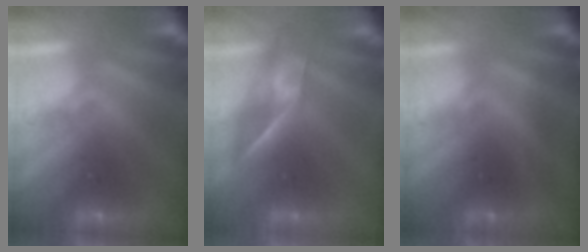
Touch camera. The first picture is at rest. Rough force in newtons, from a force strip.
{"total": 2.6}
{"total": 1.7}